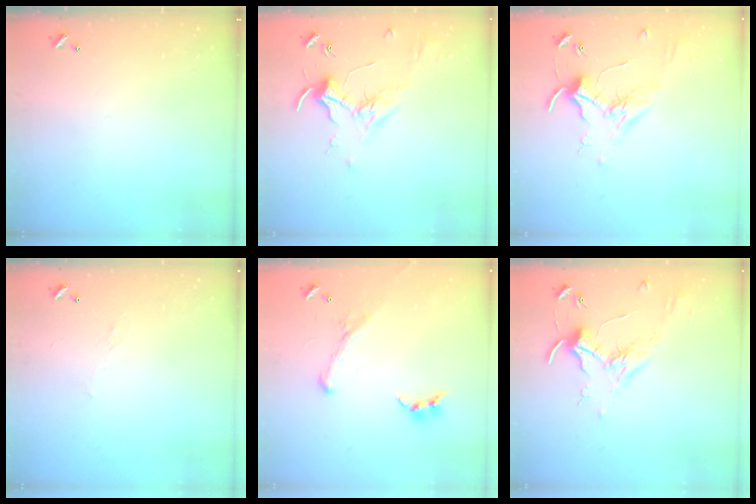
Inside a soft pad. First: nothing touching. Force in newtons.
{"total": 1.7, "press": 1.5, "slide": 0.7}
{"total": 1.8, "press": 1.8, "slide": 0.4}
{"total": 2.2, "press": 2.0, "slide": 0.8}
{"total": 1.4, "press": 0.6, "slide": 1.2}
{"total": 1.7, "press": 1.7, "slide": 0.4}